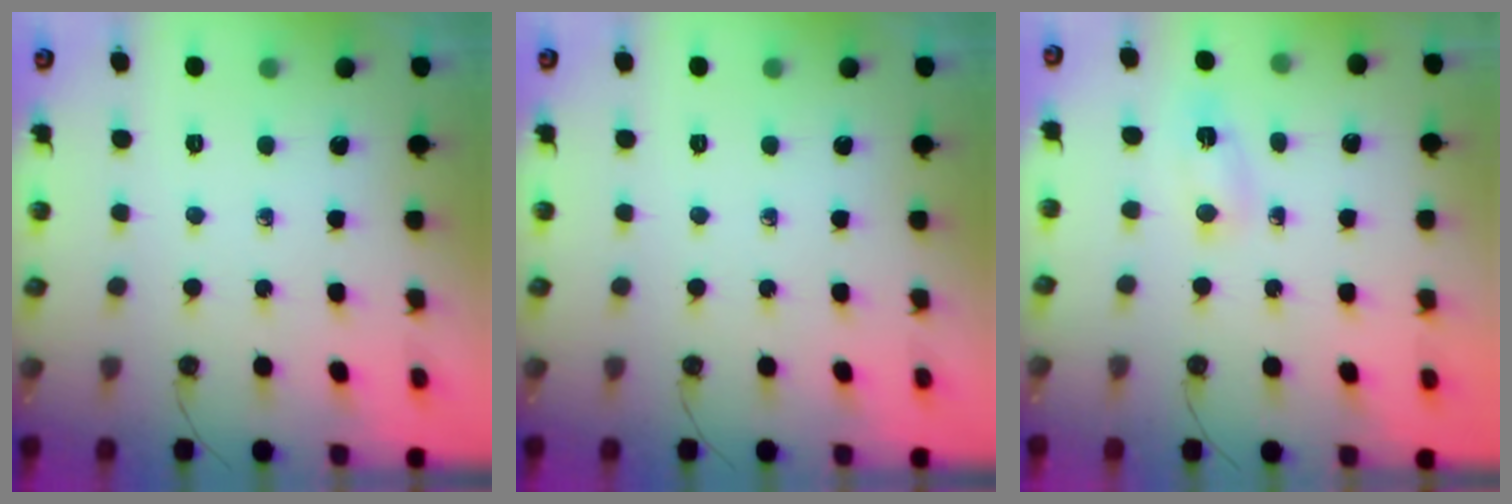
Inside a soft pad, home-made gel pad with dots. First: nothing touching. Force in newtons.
{"total": 0.0}
{"total": 2.6, "press": 2.3, "slide": 1.1}